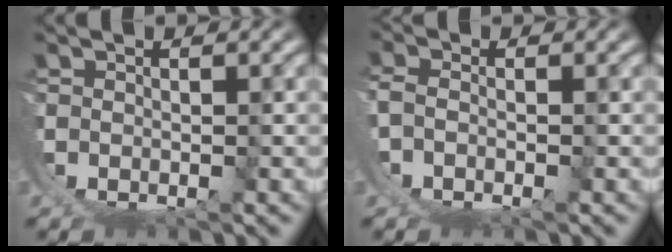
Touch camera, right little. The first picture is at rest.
{"total": 1.3, "force": [-0.4, -0.1, 1.2], "torque": [-0.019, 0.001, -0.010]}